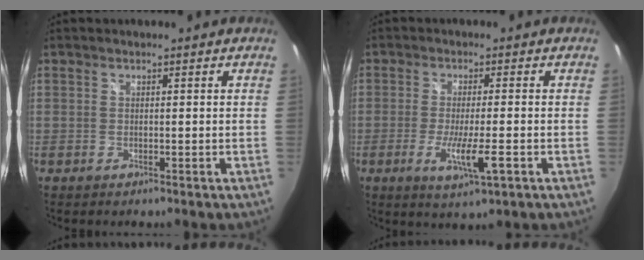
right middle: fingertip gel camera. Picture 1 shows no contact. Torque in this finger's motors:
{"motor_torque": [0.69, -0.61, 0.17, 0.09]}